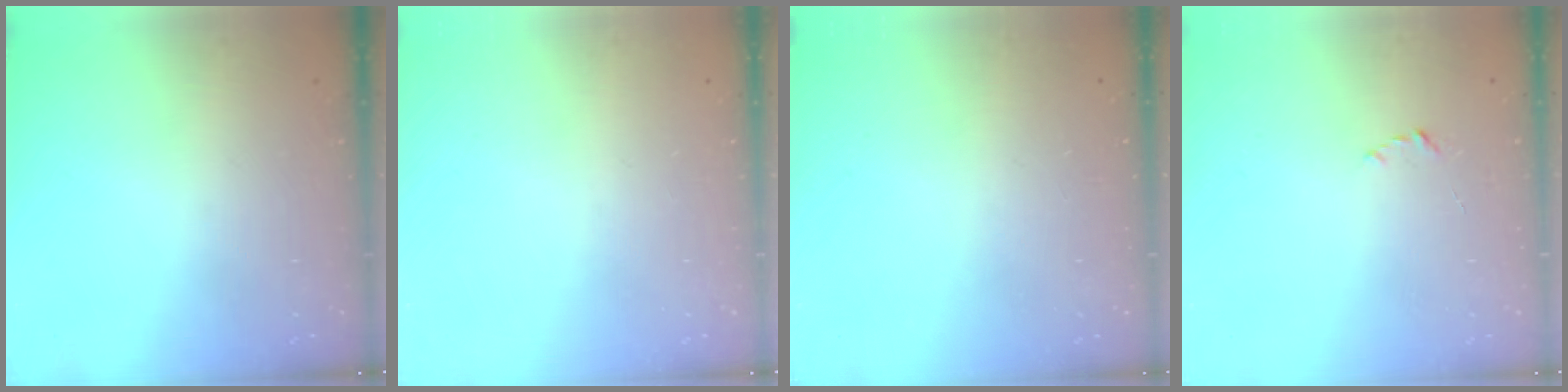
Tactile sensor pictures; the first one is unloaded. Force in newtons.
{"total": 0.0}
{"total": 2.2, "press": 2.2, "slide": 0.1}
{"total": 2.2, "press": 2.1, "slide": 0.3}